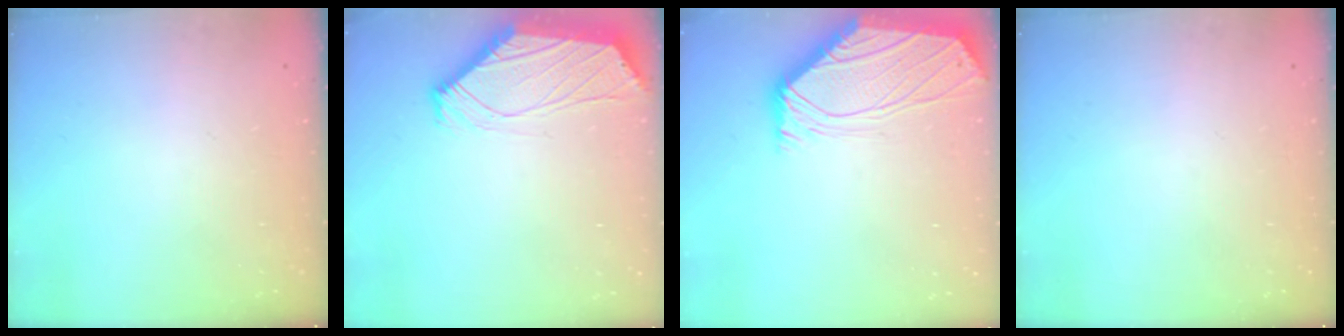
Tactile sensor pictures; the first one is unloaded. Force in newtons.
{"total": 1.0, "press": 0.8, "slide": 0.5}
{"total": 1.0, "press": 0.9, "slide": 0.3}
{"total": 0.0}